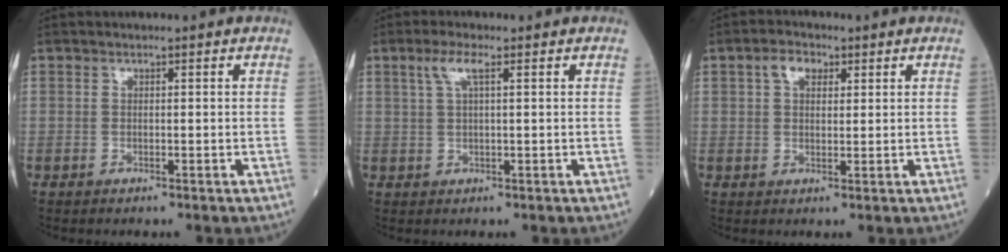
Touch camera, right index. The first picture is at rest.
{"total": 3.3, "force": [1.7, 0.5, 2.8], "torque": [-0.067, 0.012, 0.038]}
{"total": 3.6, "force": [1.8, 2.2, 2.2], "torque": [-0.044, 0.013, 0.034]}